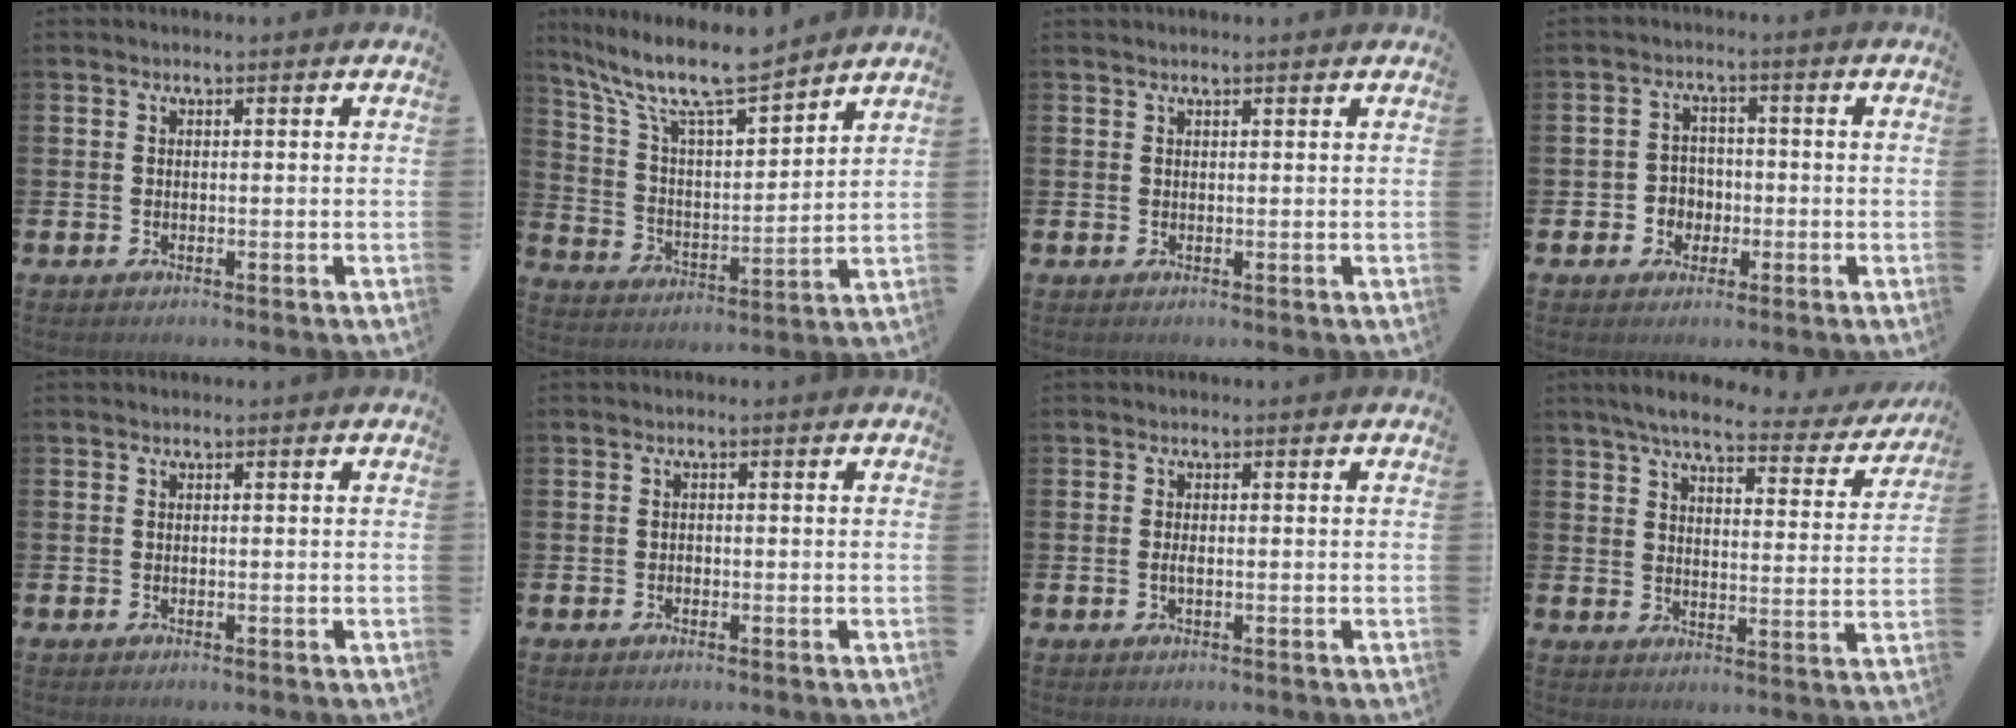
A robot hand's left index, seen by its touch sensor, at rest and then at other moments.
{"total": 11.1, "force": [9.9, 1.7, 4.8], "torque": [-0.130, -0.057, 0.172]}
{"total": 0.7, "force": [0.7, -0.1, 0.2], "torque": [0.004, -0.004, 0.010]}
{"total": 3.1, "force": [-1.0, 2.9, 0.6], "torque": [-0.024, 0.005, -0.026]}
{"total": 0.0}
{"total": 0.6, "force": [-0.4, 0.5, 0.1], "torque": [-0.010, 0.006, -0.007]}
{"total": 0.9, "force": [-0.2, 0.3, 0.9], "torque": [-0.025, 0.004, -0.003]}
{"total": 6.2, "force": [5.4, 1.2, 2.8], "torque": [-0.063, -0.031, 0.085]}